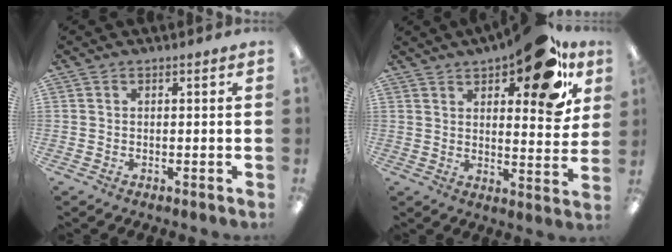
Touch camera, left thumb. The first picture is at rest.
{"total": 17.7, "force": [10.8, 6.9, 12.2], "torque": [-0.158, -0.059, 0.172]}